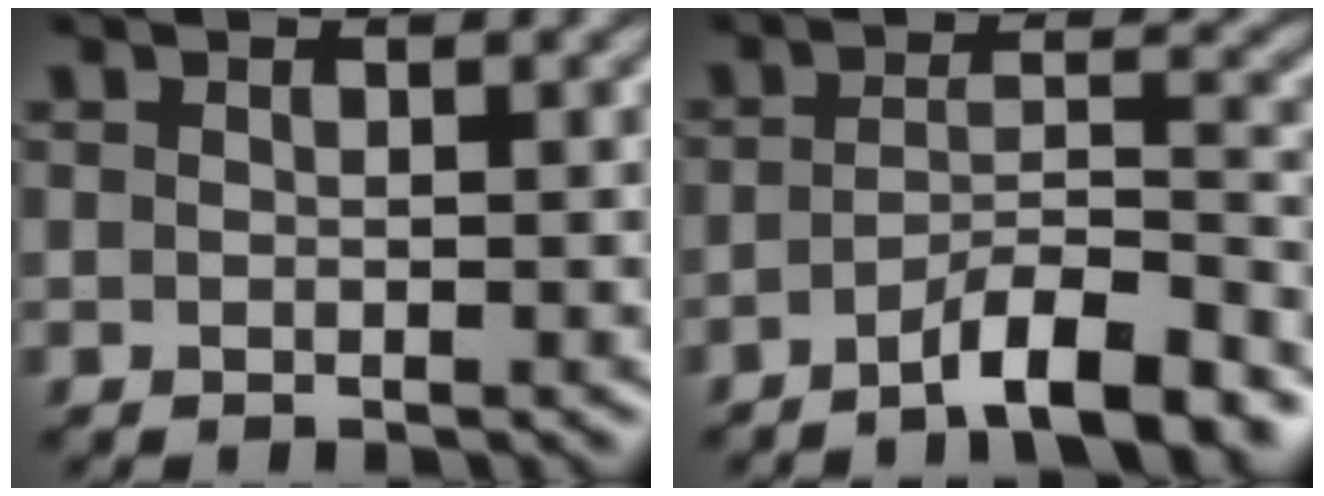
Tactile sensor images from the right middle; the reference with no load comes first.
{"total": 6.6, "force": [-4.6, 1.4, 4.5], "torque": [-0.063, 0.007, -0.076]}